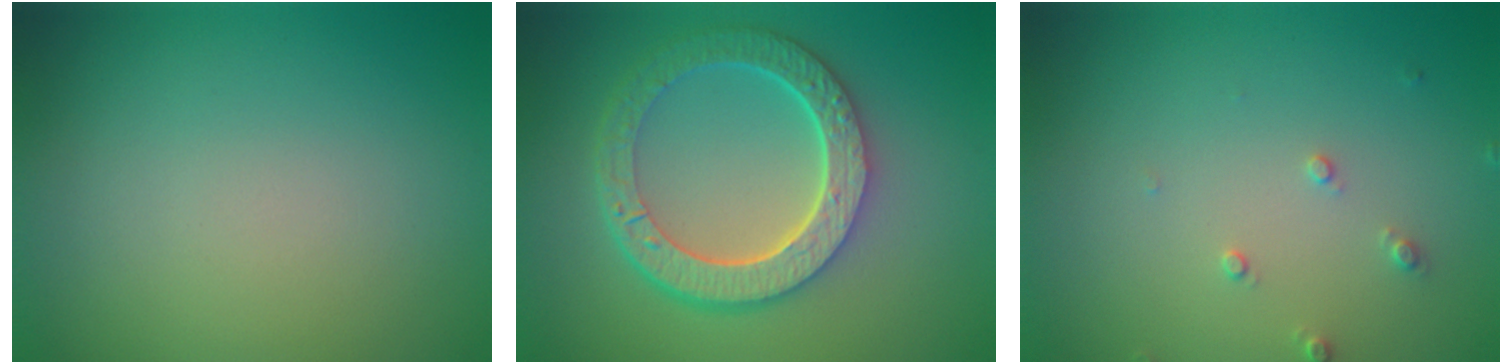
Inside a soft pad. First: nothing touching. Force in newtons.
{"total": 6.6, "press": 4.9, "slide": 4.4}
{"total": 1.1, "press": 1.1, "slide": 0.2}